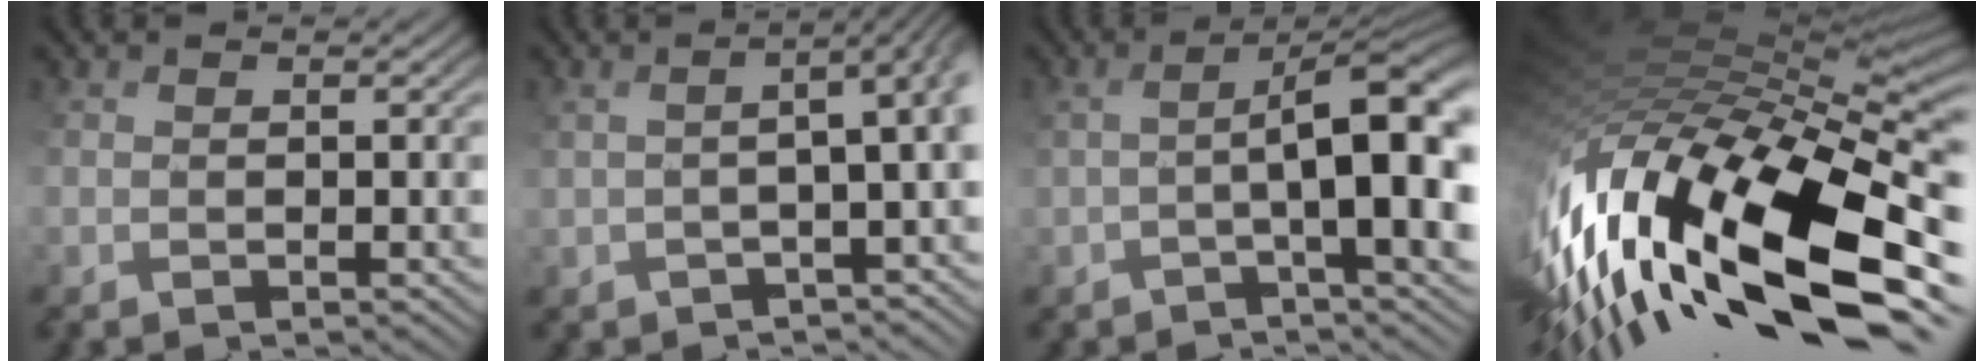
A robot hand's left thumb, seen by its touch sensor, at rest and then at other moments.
{"total": 5.1, "force": [-0.8, 1.5, 4.8], "torque": [-0.033, 0.008, -0.005]}
{"total": 9.3, "force": [-1.6, 1.9, 9.0], "torque": [-0.115, 0.014, -0.019]}
{"total": 16.8, "force": [-3.6, 6.4, 15.1], "torque": [-0.317, -0.035, -0.042]}